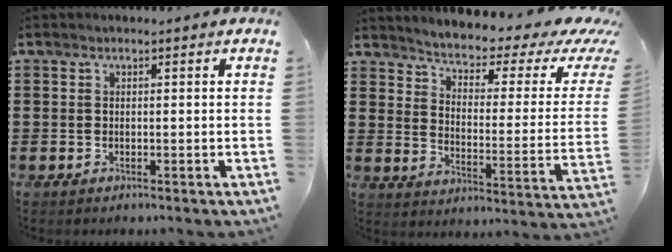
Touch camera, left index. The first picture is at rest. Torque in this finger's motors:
{"motor_torque": [2.14, 0.00, 0.71, 0.10]}